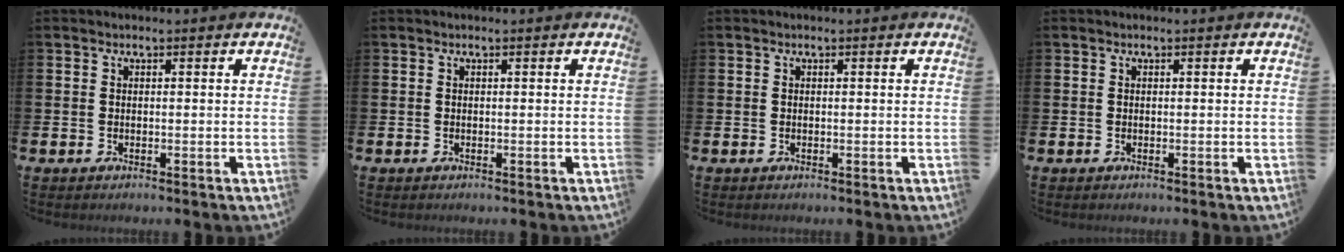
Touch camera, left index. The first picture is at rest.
{"total": 0.0}
{"total": 0.0}
{"total": 0.0}